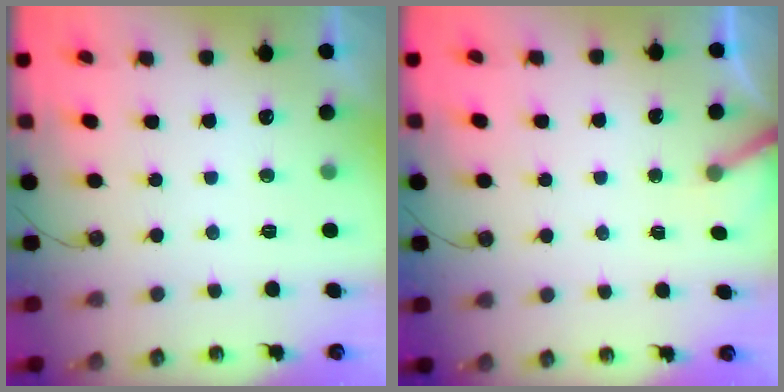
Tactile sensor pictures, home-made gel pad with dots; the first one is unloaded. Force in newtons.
{"total": 3.8, "press": 3.8, "slide": 0.2}